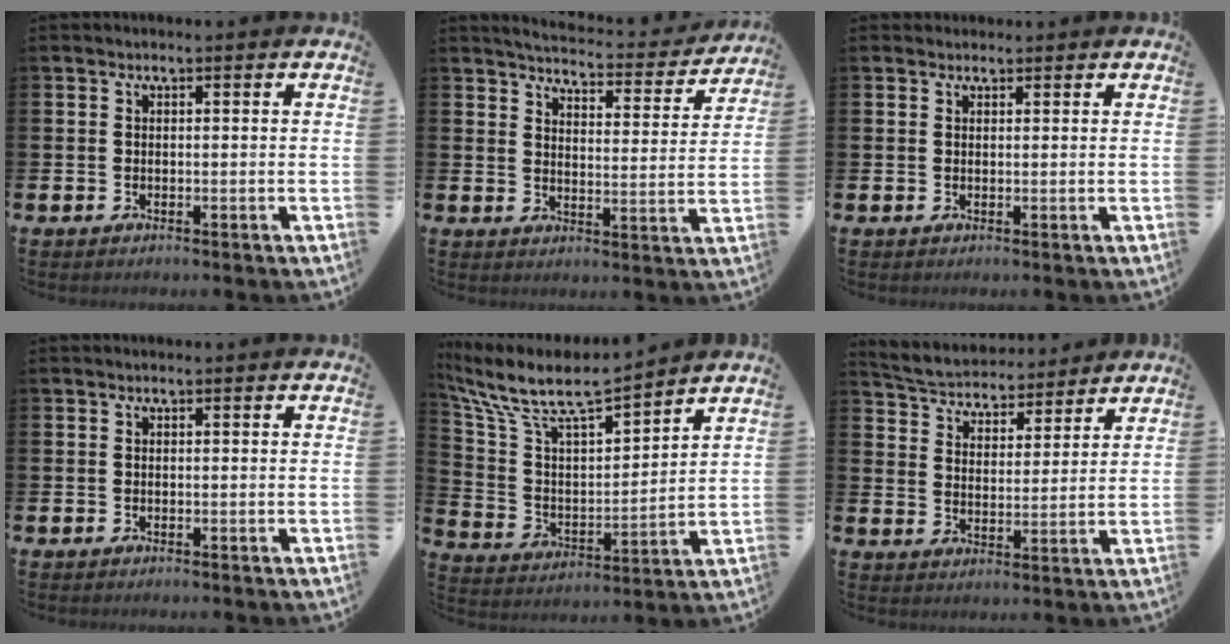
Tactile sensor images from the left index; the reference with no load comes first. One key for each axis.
{"total": 4.5, "fx": 4.3, "fy": 0.5, "fz": 0.9, "tx": -0.033, "ty": -0.039, "tz": 0.069}
{"total": 1.1, "fx": 1.0, "fy": 0.5, "fz": 0.0, "tx": 0.008, "ty": 0.002, "tz": 0.018}
{"total": 0.0}
{"total": 8.6, "fx": 7.7, "fy": 1.7, "fz": 3.5, "tx": -0.111, "ty": -0.055, "tz": 0.127}
{"total": 4.7, "fx": 4.6, "fy": 1.2, "fz": 0.1, "tx": -0.033, "ty": -0.036, "tz": 0.077}